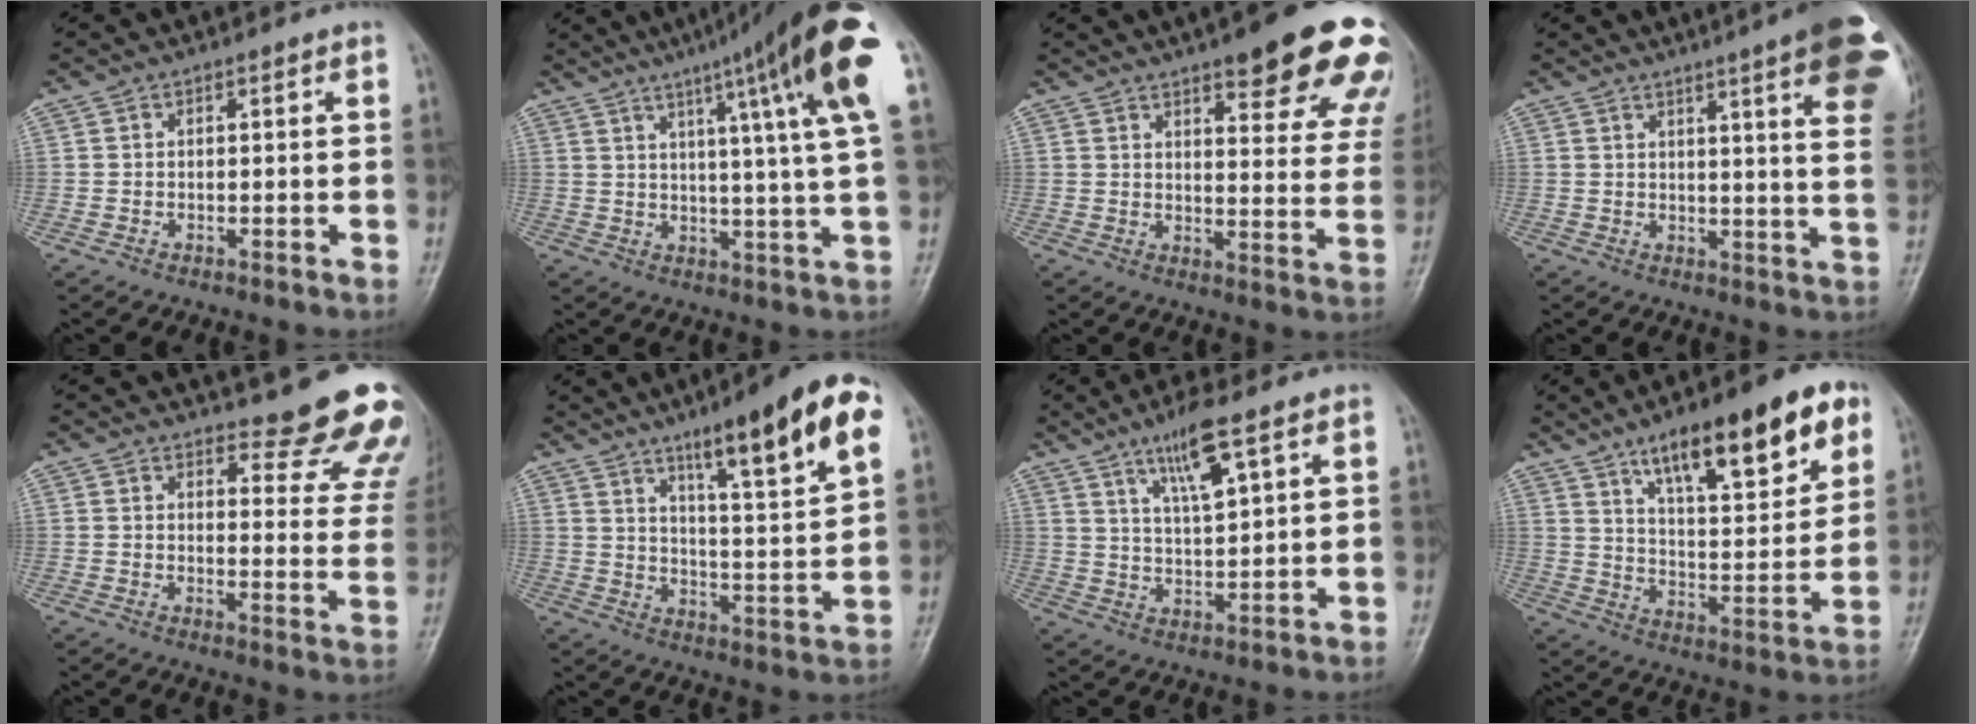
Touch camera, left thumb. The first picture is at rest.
{"total": 18.9, "force": [9.0, 0.2, 16.6], "torque": [-0.229, -0.016, 0.112]}
{"total": 22.2, "force": [14.3, 6.0, 15.9], "torque": [-0.164, -0.048, 0.169]}
{"total": 17.9, "force": [9.1, 2.2, 15.2], "torque": [-0.172, -0.024, 0.099]}
{"total": 15.9, "force": [14.6, 4.2, 4.8], "torque": [-0.004, -0.129, 0.149]}
{"total": 18.6, "force": [10.0, 2.7, 15.4], "torque": [-0.205, -0.035, 0.150]}
{"total": 8.4, "force": [4.9, 1.5, 6.7], "torque": [-0.123, -0.026, 0.095]}
{"total": 20.9, "force": [11.8, 6.5, 15.9], "torque": [-0.203, -0.036, 0.188]}